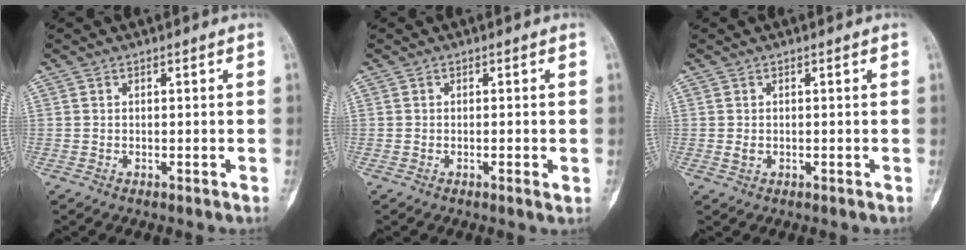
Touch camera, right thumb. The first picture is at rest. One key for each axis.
{"total": 1.1, "fx": -0.3, "fy": 0.2, "fz": 1.0, "tx": -0.019, "ty": -0.003, "tz": -0.005}
{"total": 1.0, "fx": -0.1, "fy": 0.8, "fz": 0.6, "tx": -0.013, "ty": 0.000, "tz": 0.001}